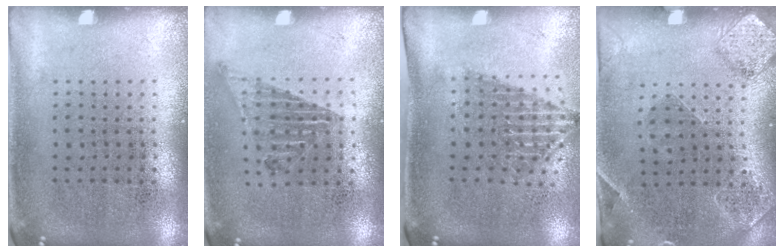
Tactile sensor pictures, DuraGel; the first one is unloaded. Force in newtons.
{"total": 1.0, "press": 0.9, "slide": 0.4}
{"total": 1.5, "press": 1.1, "slide": 1.0}
{"total": 1.5, "press": 1.5, "slide": 0.4}